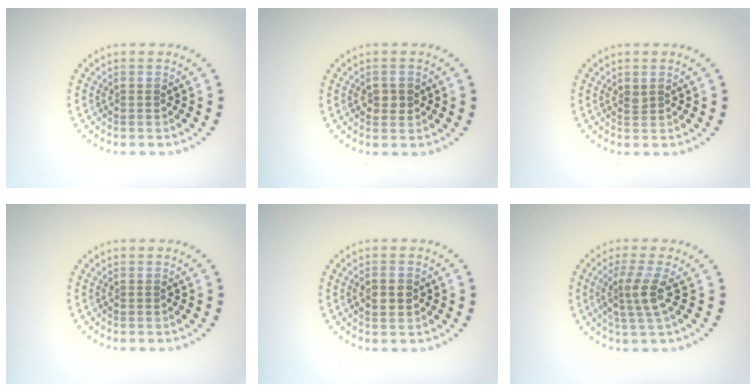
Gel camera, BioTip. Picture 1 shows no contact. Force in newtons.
{"total": 1.5, "press": 1.5, "slide": 0.1}
{"total": 0.7, "press": 0.6, "slide": 0.4}
{"total": 0.0}
{"total": 1.9, "press": 1.9, "slide": 0.1}
{"total": 3.0, "press": 2.3, "slide": 1.9}